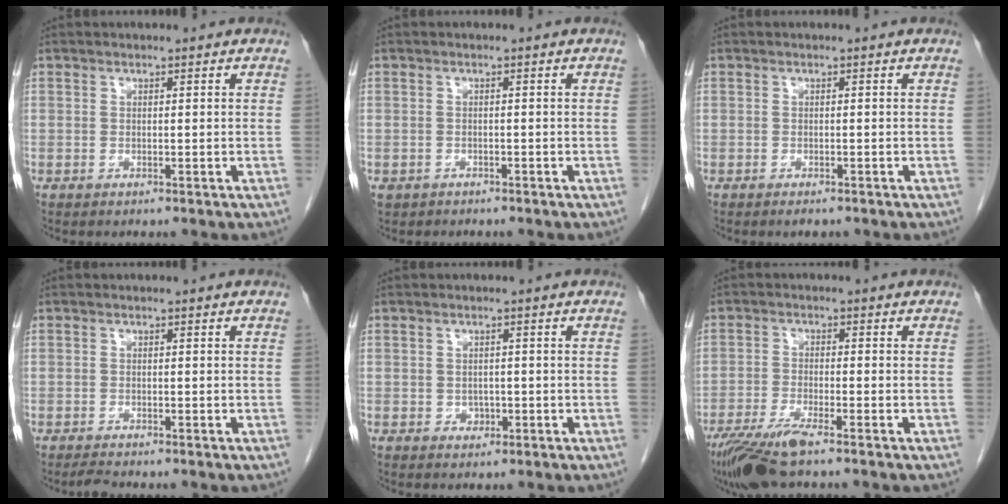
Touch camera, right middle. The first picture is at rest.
{"total": 2.2, "force": [-1.7, 1.5, 0.3], "torque": [-0.009, 0.002, -0.025]}
{"total": 1.0, "force": [-0.8, 0.3, 0.5], "torque": [-0.009, -0.002, -0.007]}
{"total": 1.2, "force": [-1.2, 0.0, 0.4], "torque": [-0.016, -0.006, -0.020]}
{"total": 1.4, "force": [-0.4, 1.2, 0.6], "torque": [-0.007, 0.005, -0.001]}
{"total": 7.5, "force": [-5.4, 0.5, 5.1], "torque": [-0.100, -0.021, -0.101]}